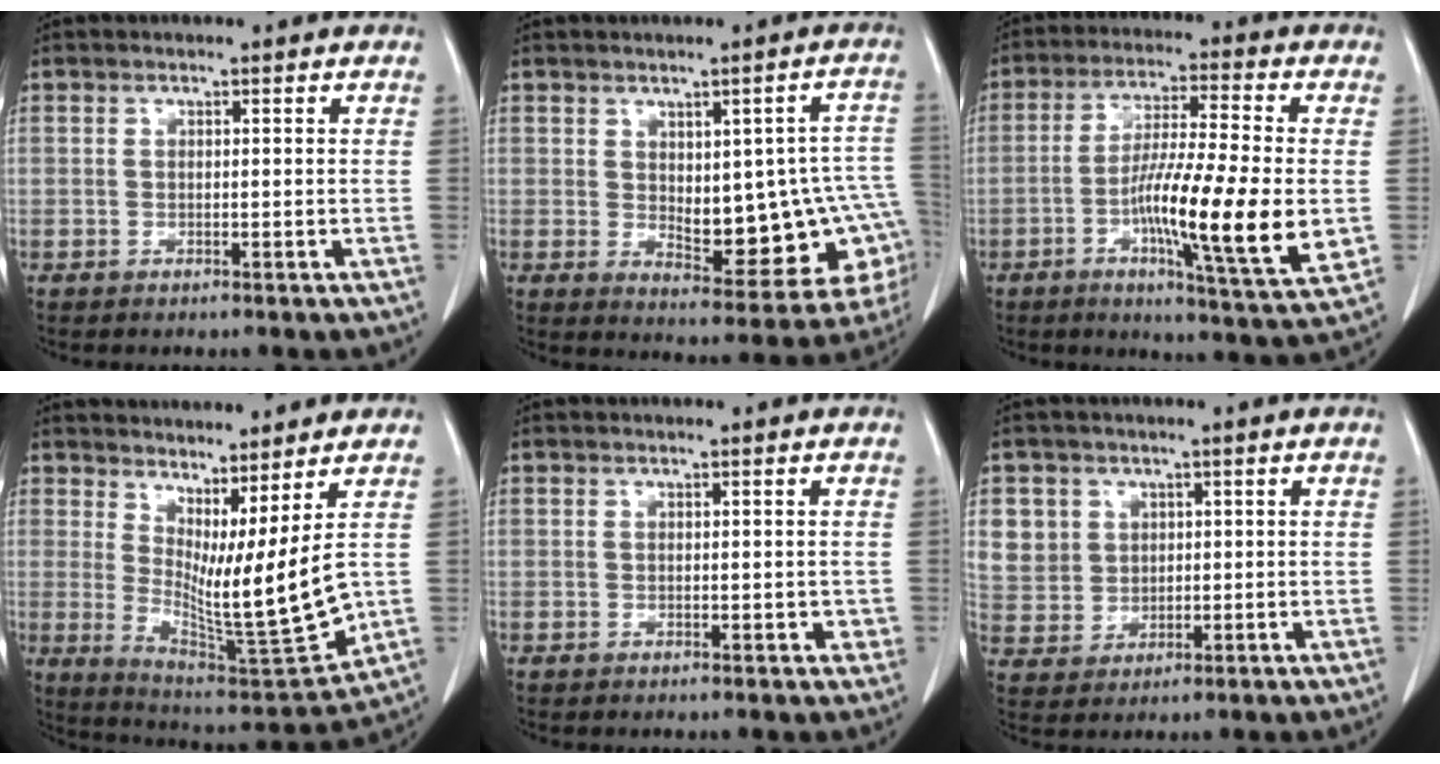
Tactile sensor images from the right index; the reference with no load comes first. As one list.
[{"total": 16.0, "force": [-1.0, 6.0, 14.8], "torque": [-0.144, 0.020, 0.011]}, {"total": 16.8, "force": [-3.0, 0.6, 16.5], "torque": [-0.277, -0.019, -0.055]}, {"total": 12.9, "force": [2.6, 0.8, 12.6], "torque": [-0.205, -0.039, 0.056]}, {"total": 1.6, "force": [0.0, 0.7, 1.4], "torque": [-0.013, -0.003, 0.004]}, {"total": 7.4, "force": [2.7, 6.8, 1.0], "torque": [-0.026, 0.013, 0.067]}]